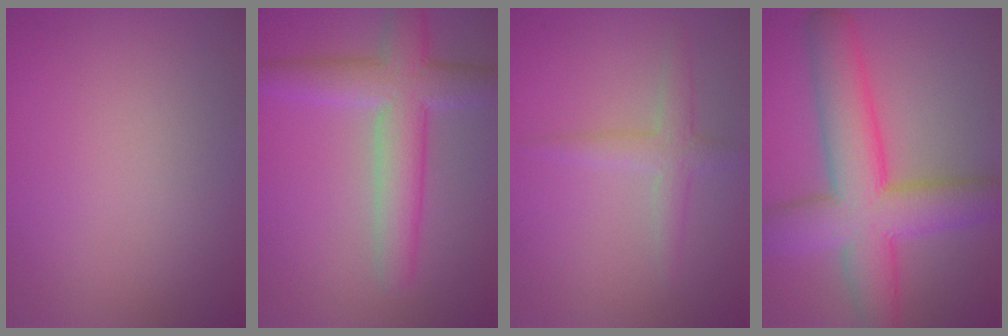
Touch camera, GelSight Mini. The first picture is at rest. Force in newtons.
{"total": 6.1, "press": 6.1, "slide": 0.3}
{"total": 2.3, "press": 2.3, "slide": 0.1}
{"total": 9.5, "press": 9.4, "slide": 0.3}